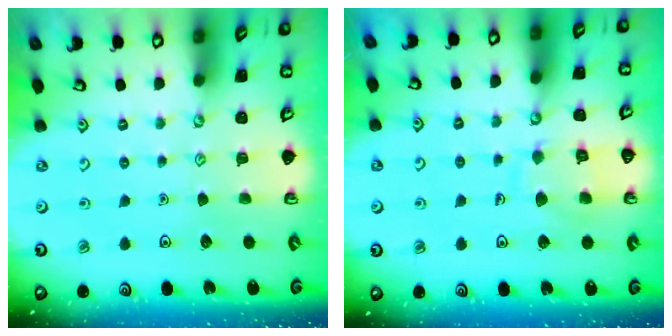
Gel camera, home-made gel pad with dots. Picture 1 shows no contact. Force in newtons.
{"total": 9.9, "press": 9.9, "slide": 0.7}